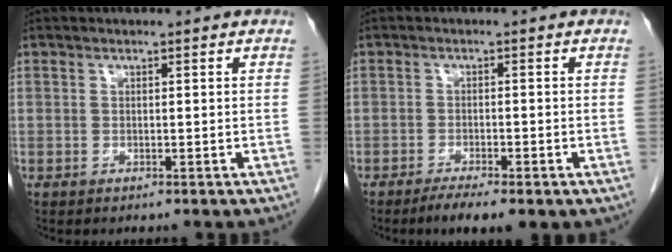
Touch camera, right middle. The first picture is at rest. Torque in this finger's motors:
{"motor_torque": [0.91, -0.72, 0.09, 0.06]}